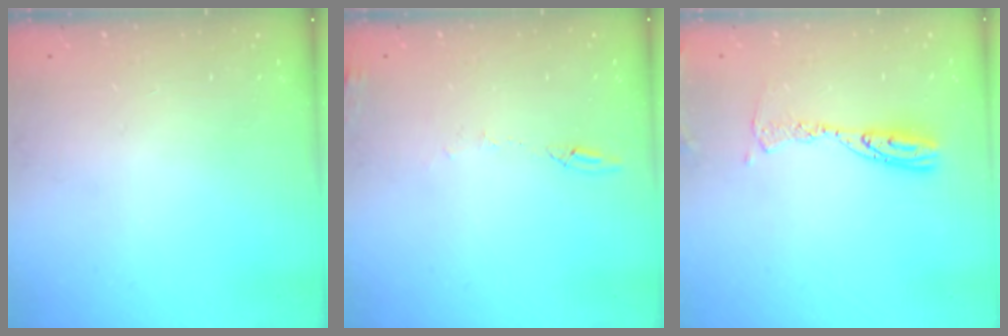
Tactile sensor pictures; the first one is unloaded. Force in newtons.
{"total": 5.2, "press": 5.1, "slide": 0.7}
{"total": 9.5, "press": 9.4, "slide": 0.9}